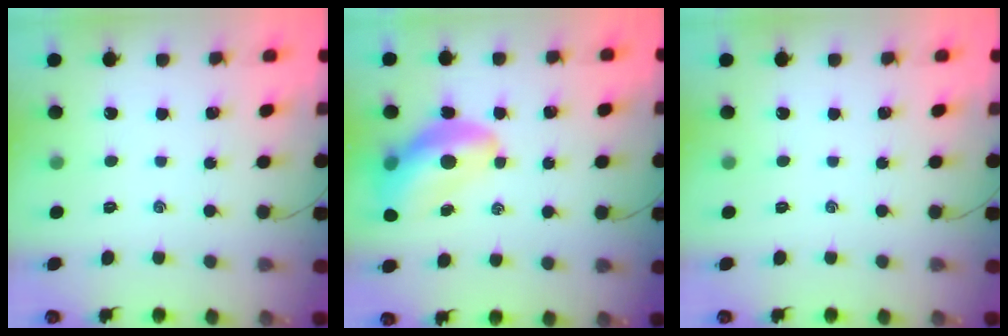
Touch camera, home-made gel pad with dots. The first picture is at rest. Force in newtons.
{"total": 13.2, "press": 12.6, "slide": 3.7}
{"total": 0.0}